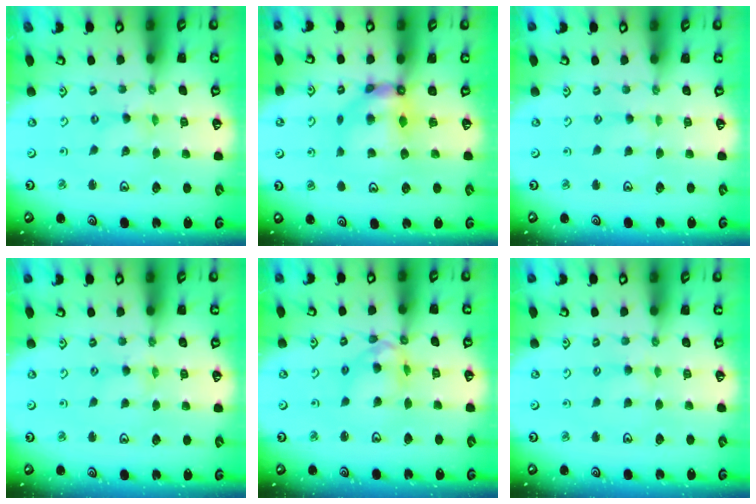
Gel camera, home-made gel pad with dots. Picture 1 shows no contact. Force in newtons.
{"total": 6.6, "press": 6.6, "slide": 0.7}
{"total": 1.0, "press": 1.0, "slide": 0.2}
{"total": 2.1, "press": 2.1, "slide": 0.4}
{"total": 9.2, "press": 9.1, "slide": 0.9}
{"total": 2.6, "press": 2.5, "slide": 0.5}